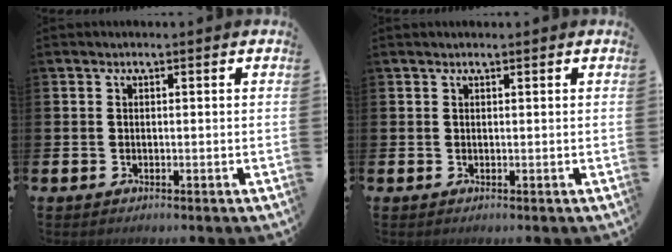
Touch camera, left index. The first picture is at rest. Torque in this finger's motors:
{"motor_torque": [0.77, -0.66, -0.03, 0.00]}